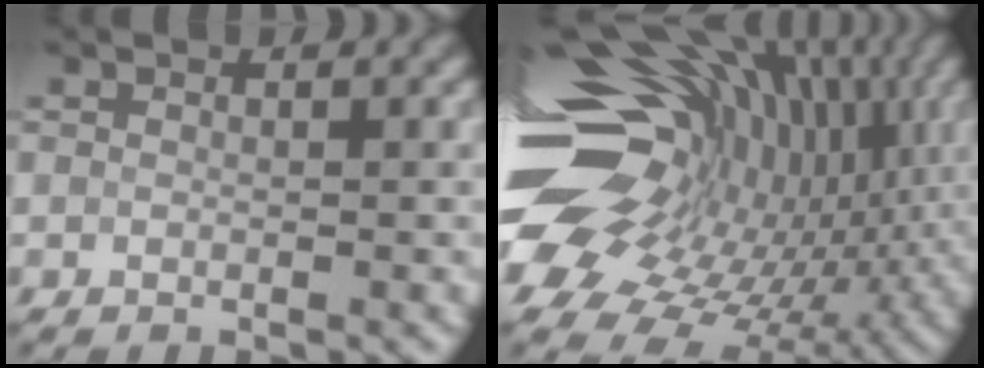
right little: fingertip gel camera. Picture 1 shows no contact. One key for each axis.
{"total": 19.7, "fx": 0.9, "fy": 13.6, "fz": 14.2, "tx": -0.255, "ty": -0.003, "tz": 0.031}